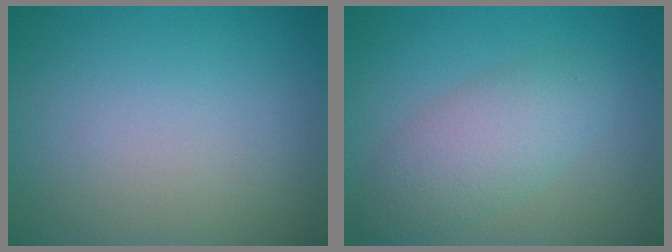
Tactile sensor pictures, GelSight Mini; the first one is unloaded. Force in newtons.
{"total": 4.2, "press": 4.2, "slide": 0.2}